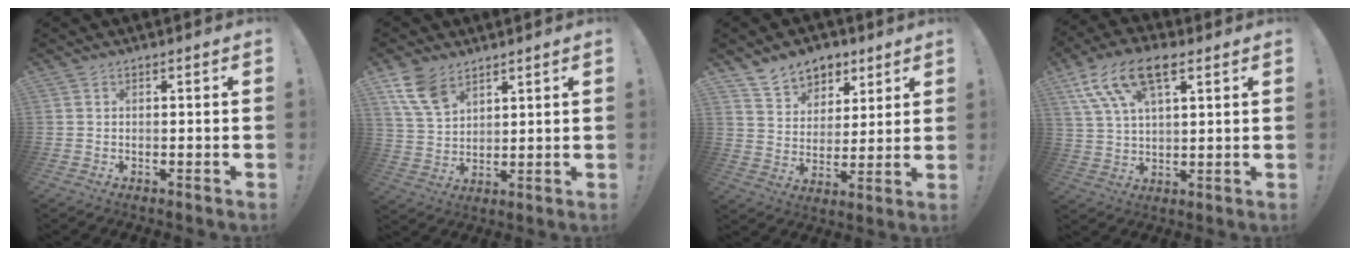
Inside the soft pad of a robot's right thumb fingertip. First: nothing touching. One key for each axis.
{"total": 9.9, "fx": 6.4, "fy": 5.7, "fz": 4.9, "tx": -0.103, "ty": -0.023, "tz": 0.130}
{"total": 10.8, "fx": 7.8, "fy": 7.1, "fz": 2.3, "tx": -0.037, "ty": -0.056, "tz": 0.152}
{"total": 14.4, "fx": 7.8, "fy": 6.5, "fz": 10.2, "tx": -0.197, "ty": -0.020, "tz": 0.143}